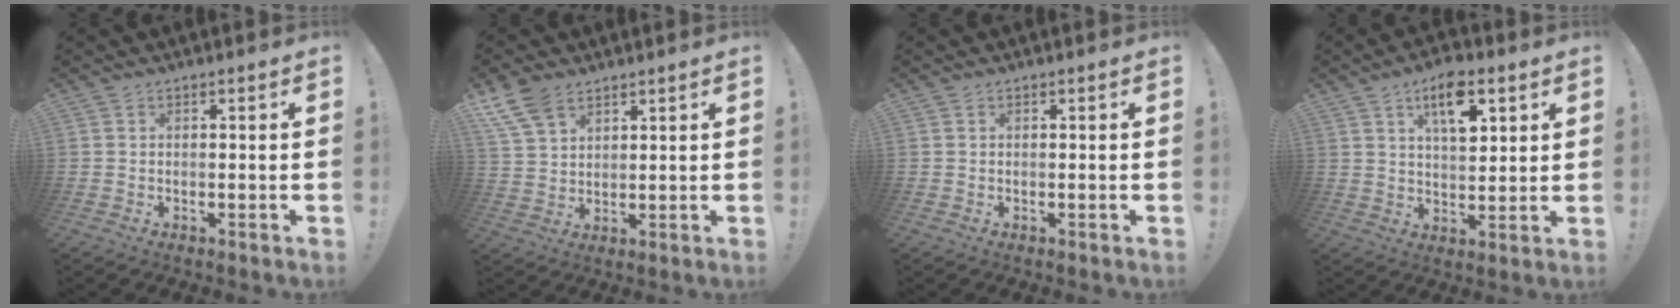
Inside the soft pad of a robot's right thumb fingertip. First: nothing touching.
{"total": 9.1, "force": [6.1, 5.1, 4.4], "torque": [-0.097, -0.022, 0.122]}
{"total": 0.0}
{"total": 11.3, "force": [5.5, 5.2, 8.4], "torque": [-0.125, -0.010, 0.091]}